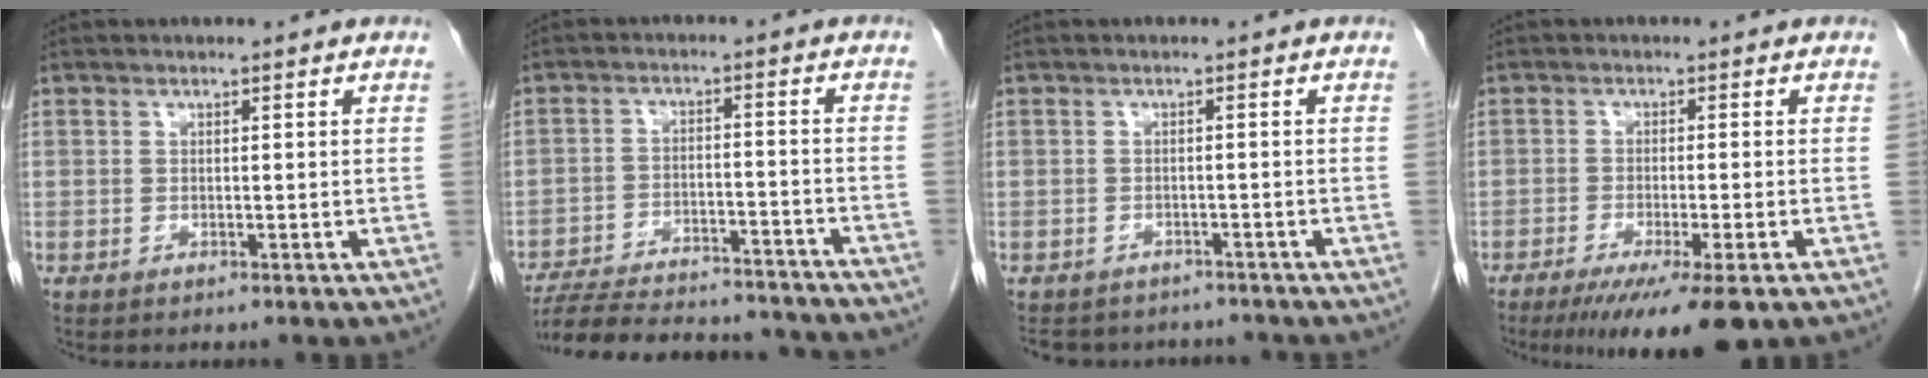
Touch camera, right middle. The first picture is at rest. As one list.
[{"total": 22.9, "force": [-20.9, 4.1, 8.5], "torque": [-0.148, -0.021, -0.285]}, {"total": 8.2, "force": [-7.4, 3.3, 1.3], "torque": [-0.020, 0.008, -0.088]}, {"total": 9.6, "force": [-6.3, 0.7, 7.2], "torque": [-0.107, -0.023, -0.099]}]